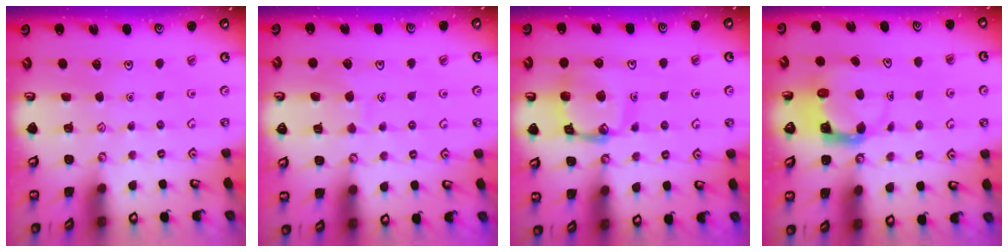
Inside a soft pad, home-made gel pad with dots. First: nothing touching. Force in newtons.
{"total": 5.2, "press": 5.1, "slide": 0.5}
{"total": 13.4, "press": 13.4, "slide": 1.3}
{"total": 3.9, "press": 3.9, "slide": 0.4}